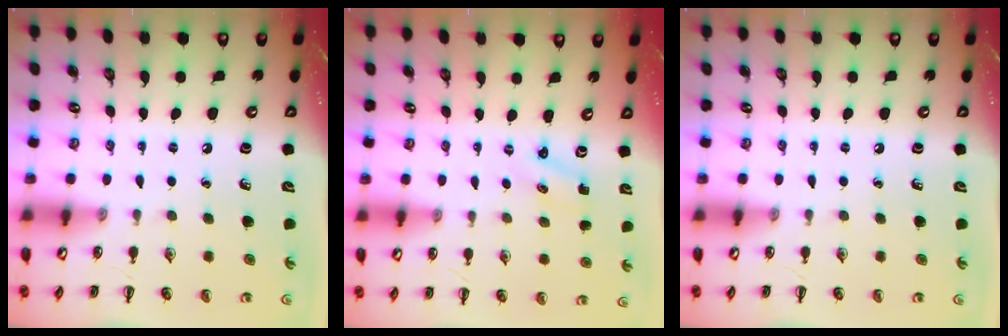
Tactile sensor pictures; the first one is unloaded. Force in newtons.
{"total": 1.3, "press": 1.2, "slide": 0.3}
{"total": 0.0}